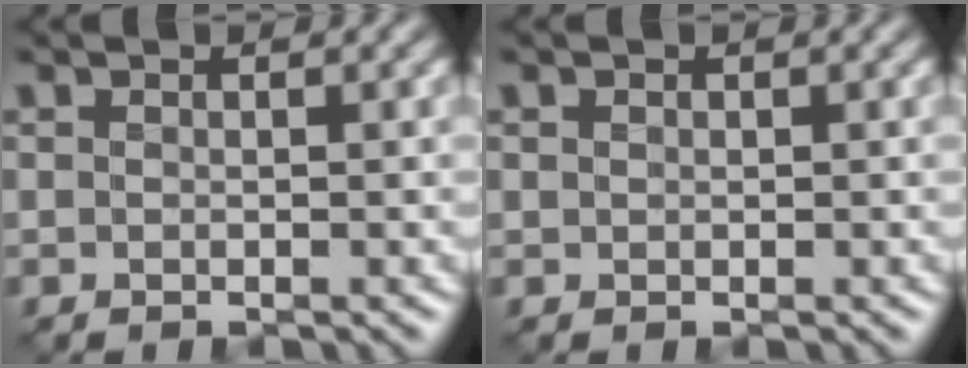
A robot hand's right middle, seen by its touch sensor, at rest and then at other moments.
{"total": 0.0}